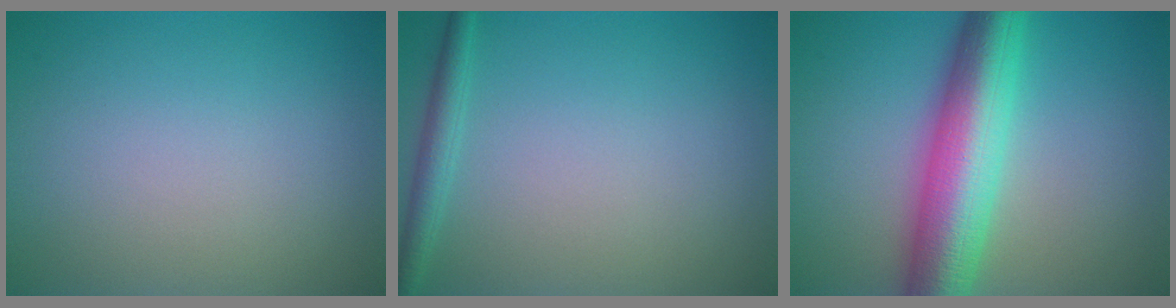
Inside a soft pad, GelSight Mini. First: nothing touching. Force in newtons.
{"total": 1.8, "press": 1.8, "slide": 0.1}
{"total": 9.5, "press": 9.5, "slide": 0.2}